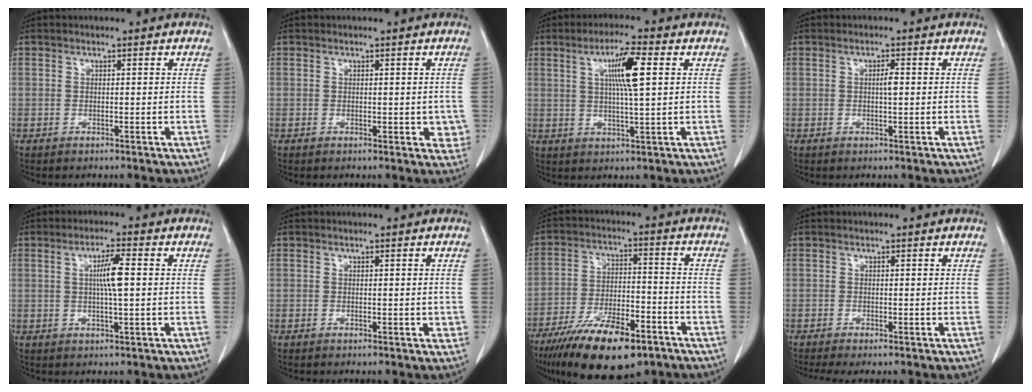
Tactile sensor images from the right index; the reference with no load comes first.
{"total": 3.3, "force": [-0.2, 1.9, 2.7], "torque": [-0.011, -0.001, 0.000]}
{"total": 7.7, "force": [2.1, 0.2, 7.4], "torque": [-0.132, 0.003, 0.036]}
{"total": 1.6, "force": [0.1, 0.2, 1.6], "torque": [-0.028, 0.003, 0.002]}
{"total": 5.1, "force": [0.6, 0.2, 5.0], "torque": [-0.090, 0.000, 0.010]}
{"total": 1.4, "force": [0.0, 0.7, 1.2], "torque": [-0.012, -0.001, 0.002]}
{"total": 15.8, "force": [-10.6, 4.9, 10.7], "torque": [-0.192, -0.017, -0.181]}
{"total": 1.8, "force": [-1.1, 0.3, 1.4], "torque": [-0.028, -0.009, -0.021]}